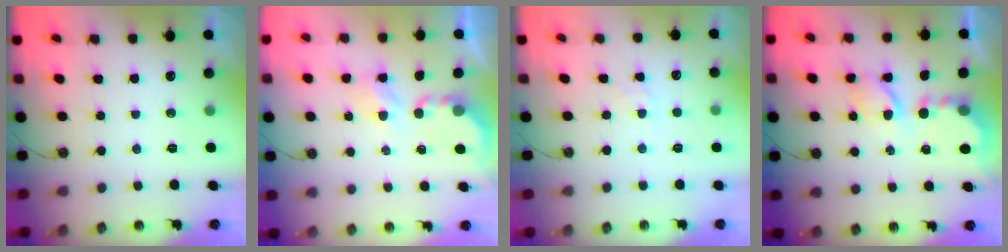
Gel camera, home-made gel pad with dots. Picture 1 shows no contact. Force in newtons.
{"total": 3.9, "press": 3.9, "slide": 0.1}
{"total": 3.0, "press": 3.0, "slide": 0.4}
{"total": 8.2, "press": 8.2, "slide": 0.7}